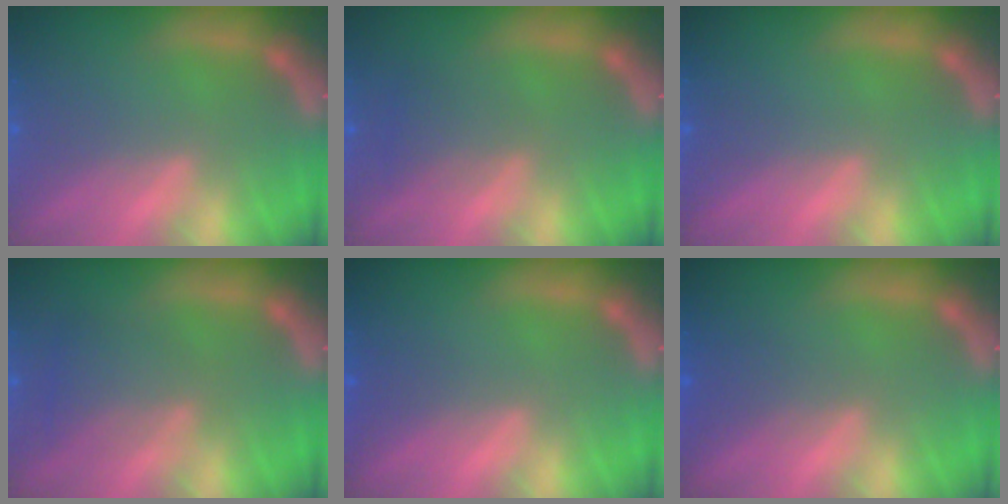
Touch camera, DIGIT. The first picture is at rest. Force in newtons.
{"total": 2.0}
{"total": 0.0}
{"total": 3.4}
{"total": 1.0}
{"total": 2.0}